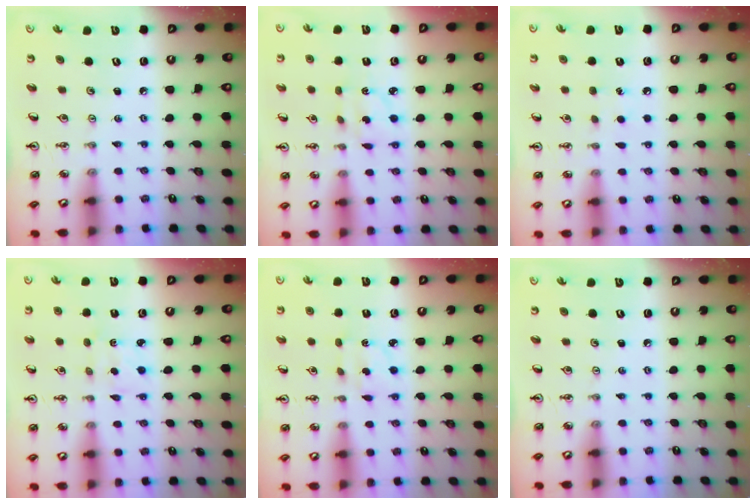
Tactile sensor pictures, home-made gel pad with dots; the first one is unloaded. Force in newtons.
{"total": 3.5, "press": 3.4, "slide": 0.9}
{"total": 4.6, "press": 4.6, "slide": 0.6}
{"total": 1.8, "press": 1.6, "slide": 0.7}
{"total": 2.7, "press": 2.7, "slide": 0.5}
{"total": 0.0}